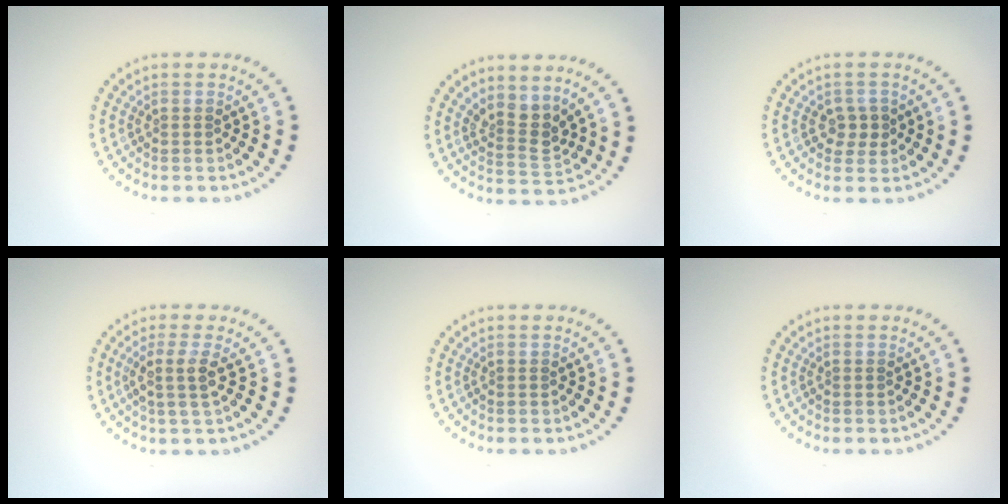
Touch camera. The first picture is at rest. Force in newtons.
{"total": 2.7, "press": 2.0, "slide": 1.8}
{"total": 1.9, "press": 1.8, "slide": 0.6}
{"total": 2.3, "press": 1.9, "slide": 1.3}
{"total": 0.0}
{"total": 0.0}